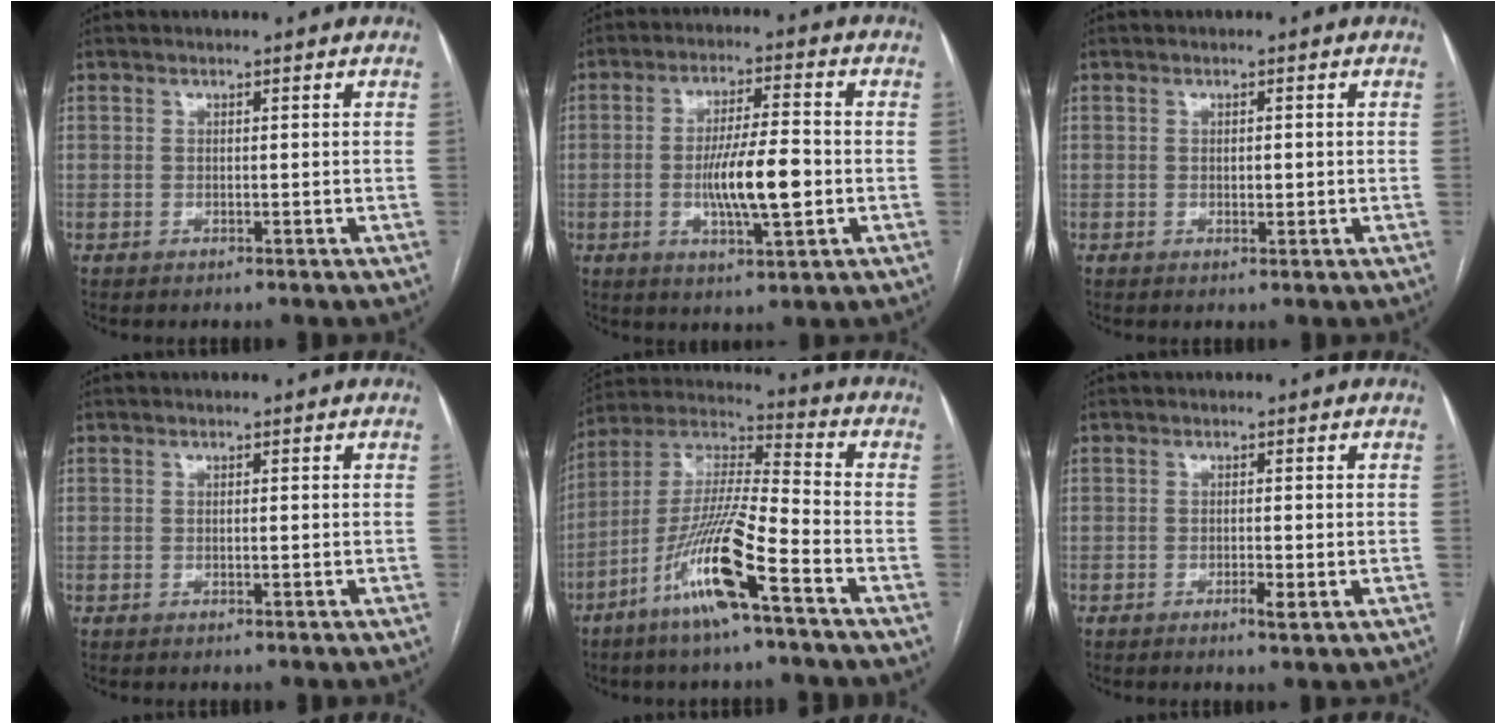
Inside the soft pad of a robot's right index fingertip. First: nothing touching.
{"total": 9.9, "force": [-1.7, 1.5, 9.6], "torque": [-0.175, -0.003, -0.029]}
{"total": 1.3, "force": [-0.1, 0.6, 1.2], "torque": [-0.019, 0.000, 0.001]}
{"total": 0.5, "force": [-0.1, 0.1, 0.5], "torque": [-0.010, 0.000, 0.000]}
{"total": 15.2, "force": [-7.7, 0.6, 13.1], "torque": [-0.265, -0.013, -0.150]}
{"total": 2.0, "force": [-0.8, 0.4, 1.8], "torque": [-0.028, -0.001, -0.012]}